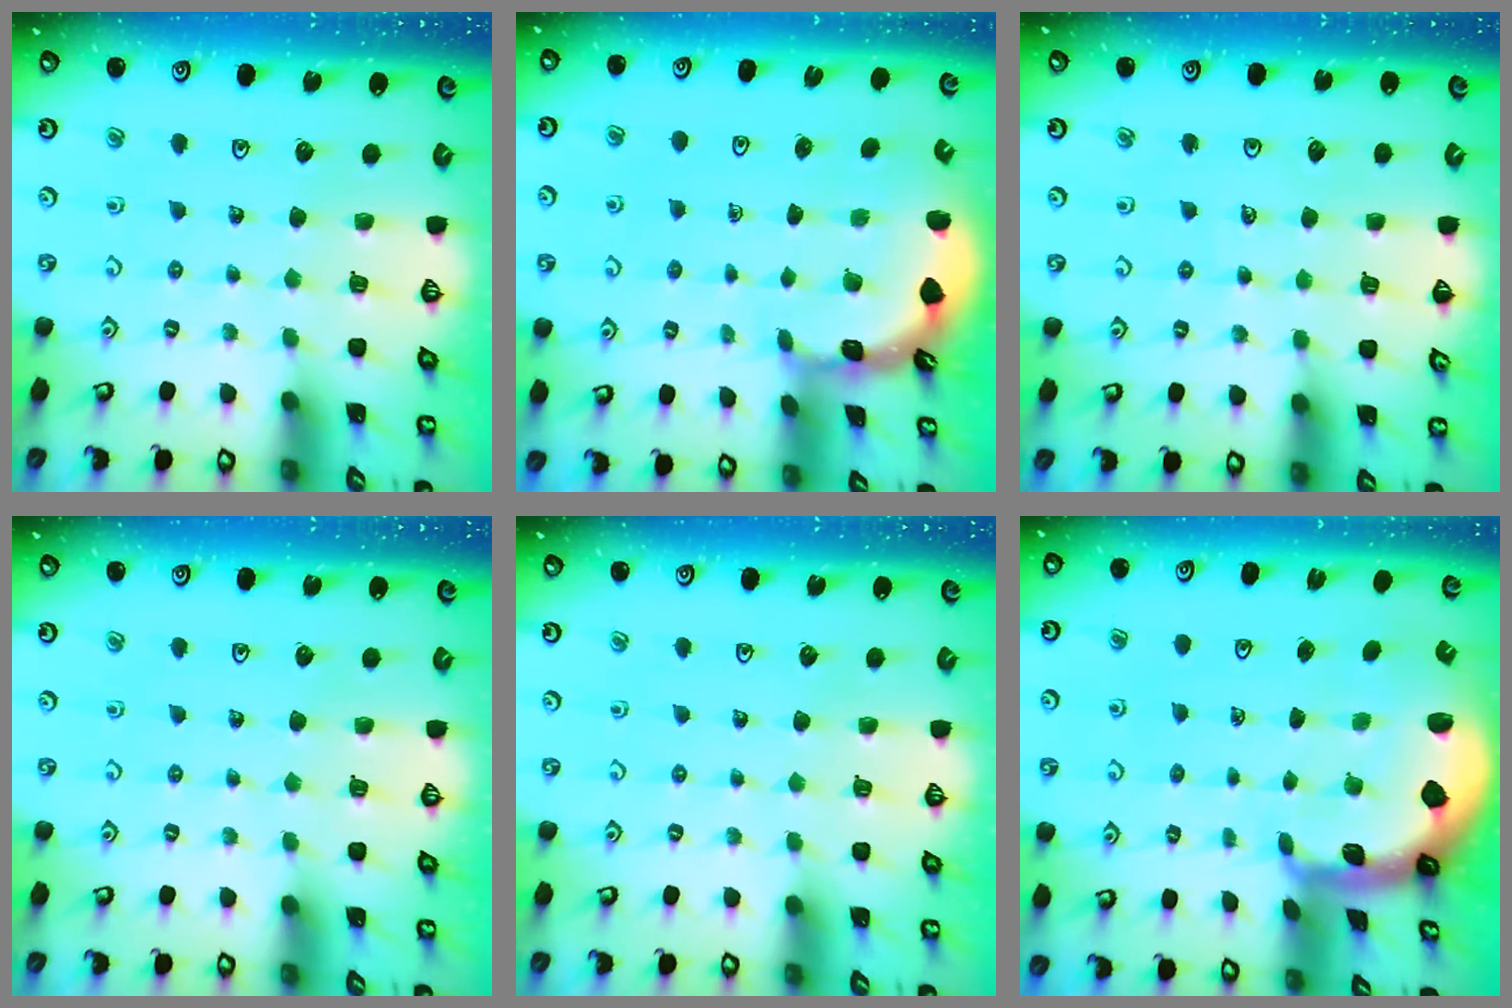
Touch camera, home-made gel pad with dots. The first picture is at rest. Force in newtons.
{"total": 2.2, "press": 2.2, "slide": 0.4}
{"total": 3.6, "press": 3.6, "slide": 0.4}
{"total": 0.0}
{"total": 0.0}
{"total": 1.7, "press": 1.7, "slide": 0.4}